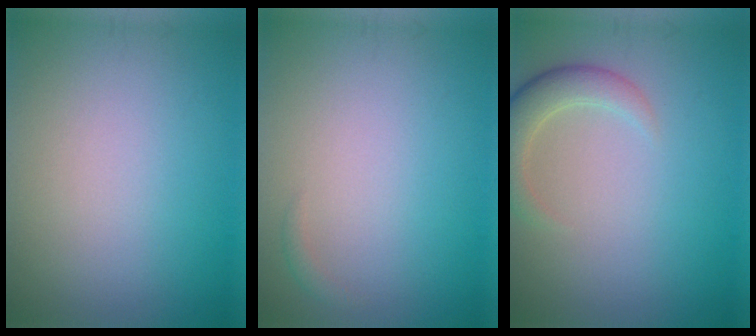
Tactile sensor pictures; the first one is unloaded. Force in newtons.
{"total": 0.6, "press": 0.6, "slide": 0.1}
{"total": 3.2, "press": 3.2, "slide": 0.3}